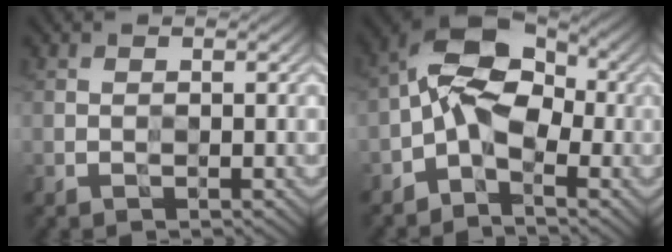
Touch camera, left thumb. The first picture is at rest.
{"total": 7.9, "force": [-2.2, 4.6, 6.0], "torque": [-0.117, 0.016, -0.063]}